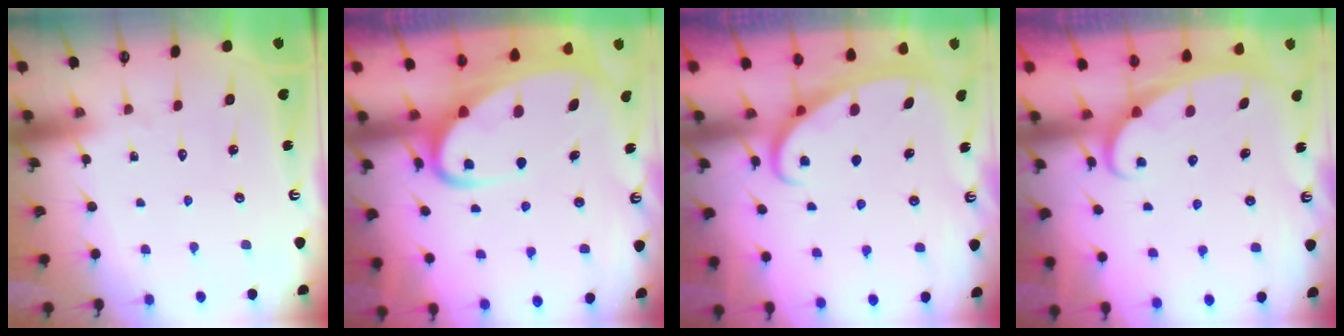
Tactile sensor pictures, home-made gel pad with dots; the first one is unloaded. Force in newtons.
{"total": 8.4, "press": 8.4, "slide": 1.0}
{"total": 2.6, "press": 2.6, "slide": 0.4}
{"total": 2.5, "press": 2.5, "slide": 0.4}